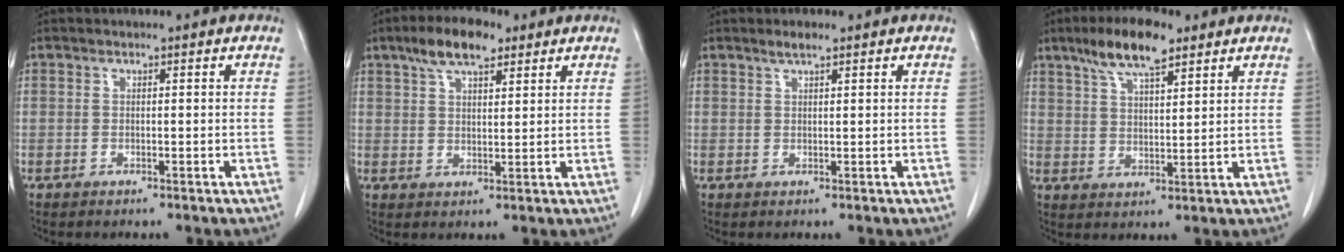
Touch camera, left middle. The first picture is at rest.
{"total": 7.5, "force": [5.0, 2.6, 5.1], "torque": [-0.096, 0.015, 0.088]}
{"total": 1.5, "force": [1.2, 0.2, 0.9], "torque": [-0.022, 0.002, 0.025]}
{"total": 9.3, "force": [6.3, 2.3, 6.4], "torque": [-0.121, 0.011, 0.113]}